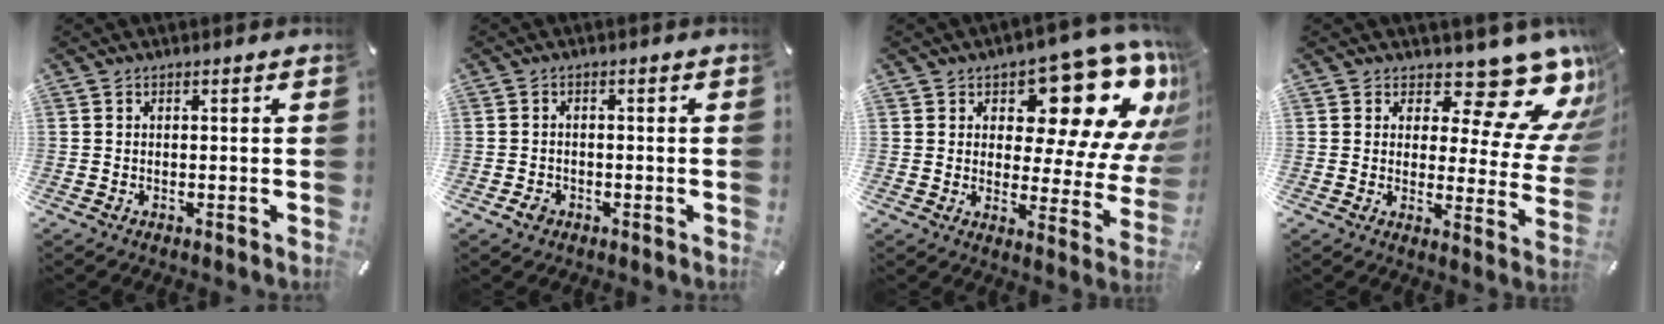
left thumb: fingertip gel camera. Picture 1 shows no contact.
{"total": 2.4, "force": [-1.1, 1.9, 1.0], "torque": [-0.016, 0.007, -0.022]}
{"total": 18.5, "force": [10.8, 9.2, 11.8], "torque": [-0.142, -0.090, 0.175]}
{"total": 13.2, "force": [9.7, 5.5, 7.0], "torque": [-0.080, -0.088, 0.162]}